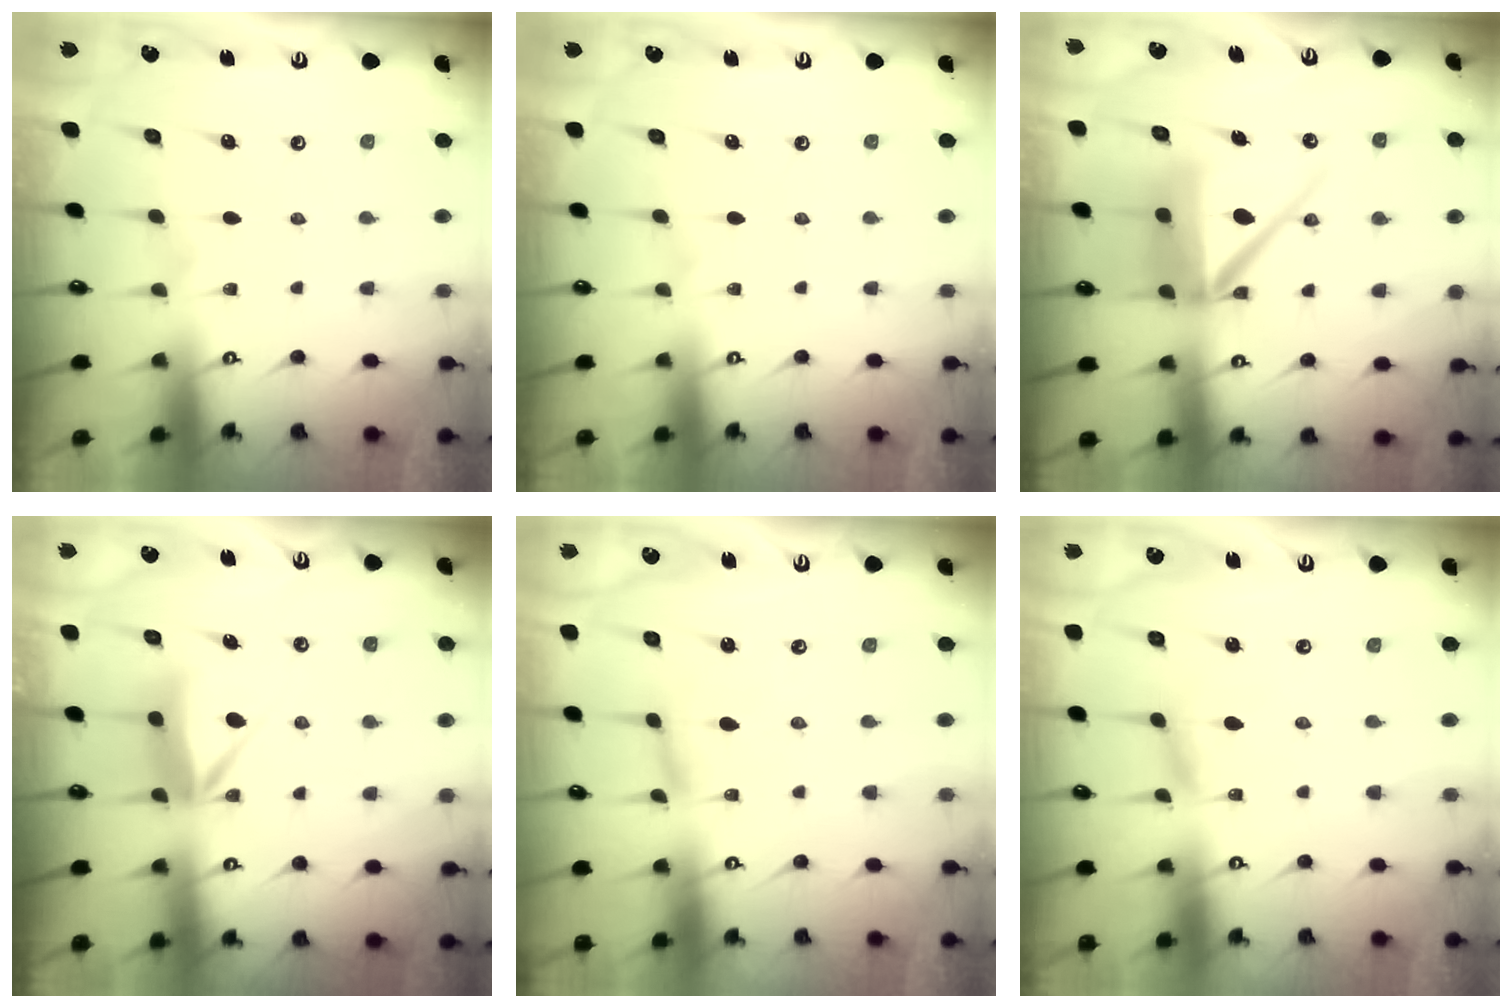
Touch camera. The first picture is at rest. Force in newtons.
{"total": 0.0}
{"total": 14.1, "press": 13.9, "slide": 1.9}
{"total": 8.7, "press": 8.6, "slide": 0.9}
{"total": 2.9, "press": 2.9, "slide": 0.2}
{"total": 6.3, "press": 6.3, "slide": 0.4}